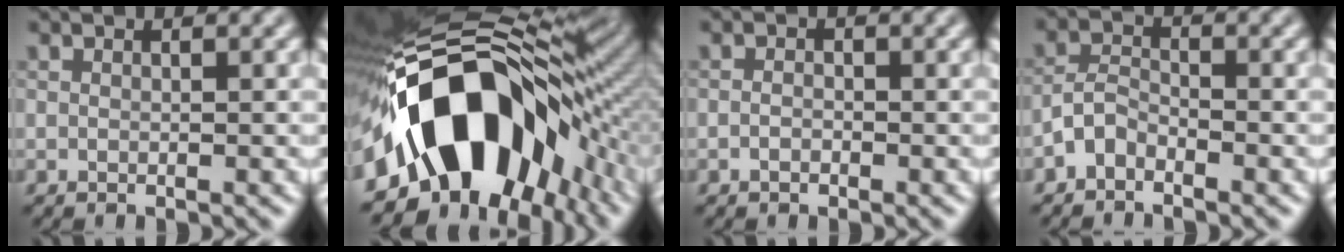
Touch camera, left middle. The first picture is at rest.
{"total": 17.6, "force": [-3.7, 11.4, 13.0], "torque": [-0.197, 0.013, -0.068]}
{"total": 0.8, "force": [-0.4, 0.6, 0.4], "torque": [-0.009, 0.001, -0.011]}
{"total": 2.0, "force": [-1.6, 0.8, 0.9], "torque": [-0.017, 0.009, -0.038]}